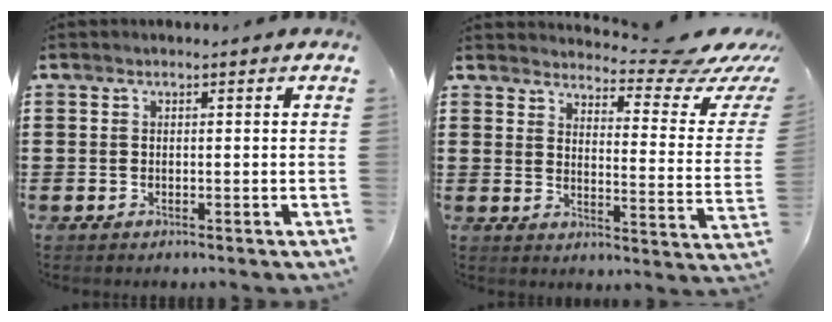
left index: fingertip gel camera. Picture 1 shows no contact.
{"total": 6.8, "force": [6.1, 0.8, 3.0], "torque": [-0.049, -0.054, 0.096]}